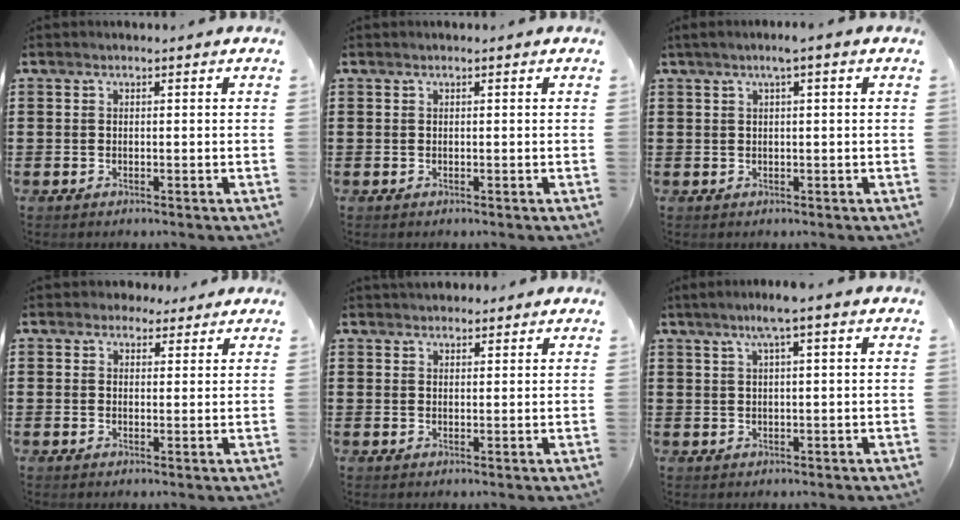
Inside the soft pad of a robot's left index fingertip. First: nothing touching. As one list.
[{"total": 0.0}, {"total": 2.2, "force": [0.8, -0.1, 2.0], "torque": [-0.037, -0.002, 0.014]}, {"total": 2.5, "force": [2.0, 1.5, 0.4], "torque": [-0.014, 0.010, 0.038]}, {"total": 2.1, "force": [2.0, 0.6, 0.2], "torque": [-0.007, 0.001, 0.040]}, {"total": 3.6, "force": [1.9, -0.3, 3.0], "torque": [-0.062, 0.001, 0.031]}]